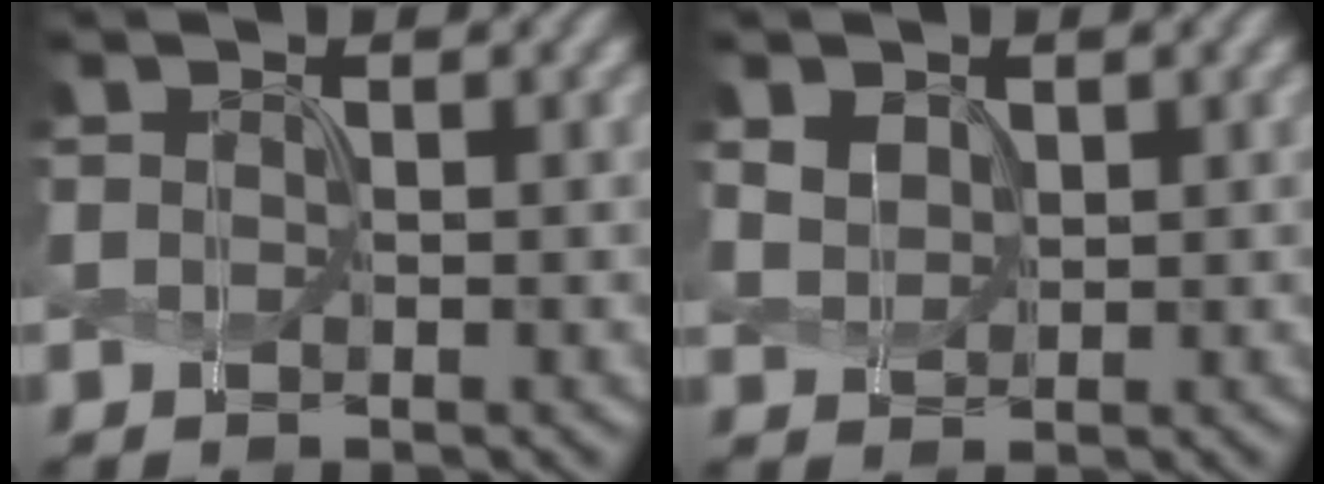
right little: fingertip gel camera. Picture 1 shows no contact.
{"total": 1.7, "force": [0.7, 1.4, 0.8], "torque": [-0.033, 0.001, 0.021]}